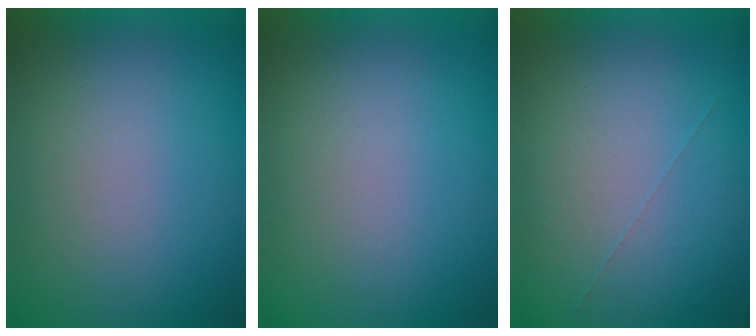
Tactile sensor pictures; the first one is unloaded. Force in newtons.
{"total": 0.0}
{"total": 1.0}